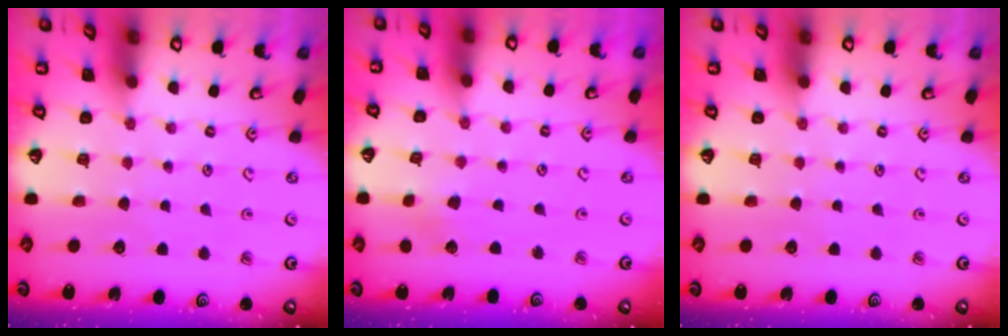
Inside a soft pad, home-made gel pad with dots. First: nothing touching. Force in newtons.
{"total": 1.6, "press": 1.6, "slide": 0.2}
{"total": 0.0}